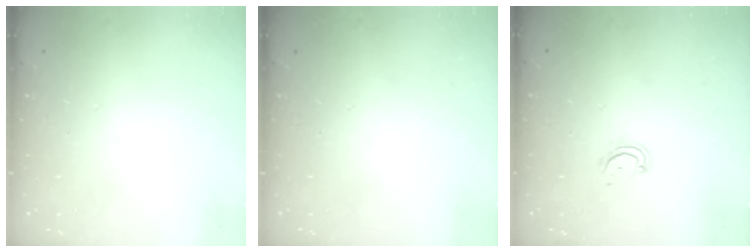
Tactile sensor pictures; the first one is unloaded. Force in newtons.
{"total": 0.0}
{"total": 3.4, "press": 3.4, "slide": 0.2}